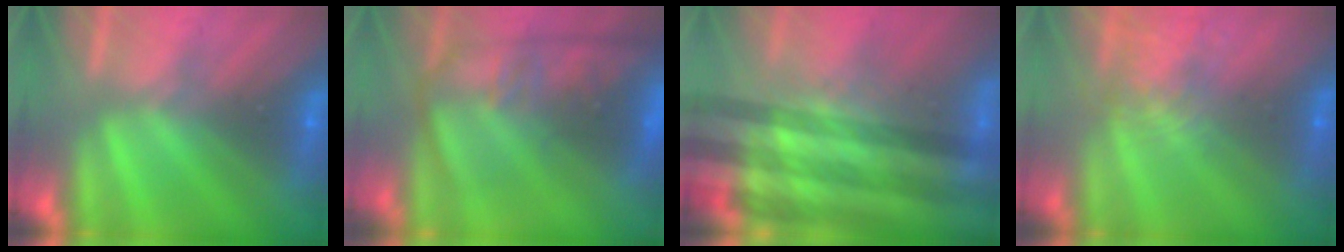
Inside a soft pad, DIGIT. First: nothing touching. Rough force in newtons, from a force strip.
{"total": 6.8}
{"total": 8.3}
{"total": 4.7}